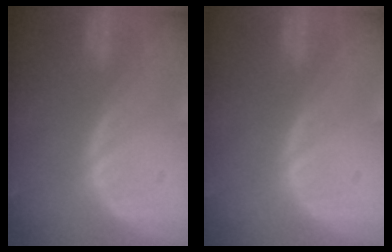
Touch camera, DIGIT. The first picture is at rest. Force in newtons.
{"total": 0.0}